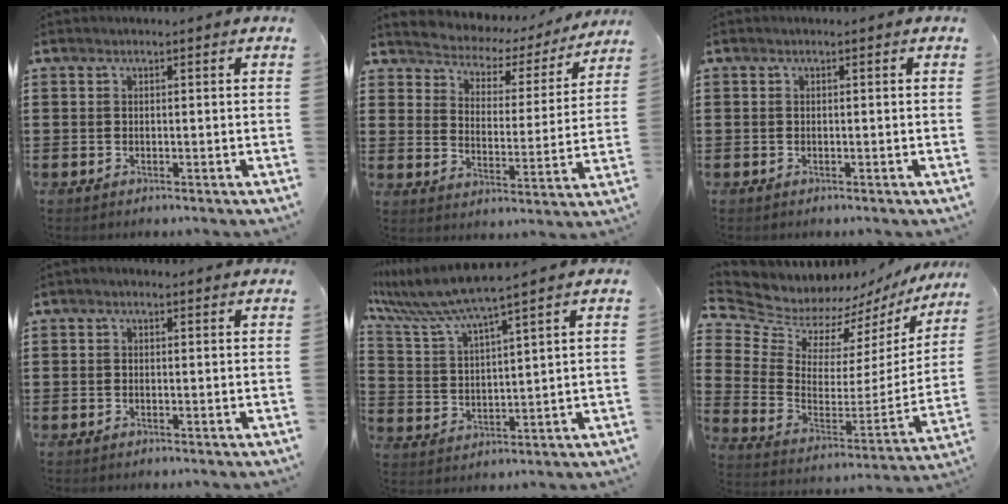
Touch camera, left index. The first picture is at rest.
{"total": 2.8, "force": [2.6, 1.1, 0.2], "torque": [-0.026, -0.028, 0.034]}
{"total": 0.0}
{"total": 0.6, "force": [0.1, 0.4, 0.4], "torque": [-0.008, 0.005, 0.001]}
{"total": 6.9, "force": [6.0, -0.3, 3.3], "torque": [-0.091, -0.033, 0.102]}
{"total": 6.2, "force": [5.9, 2.0, -0.3], "torque": [-0.041, -0.062, 0.103]}